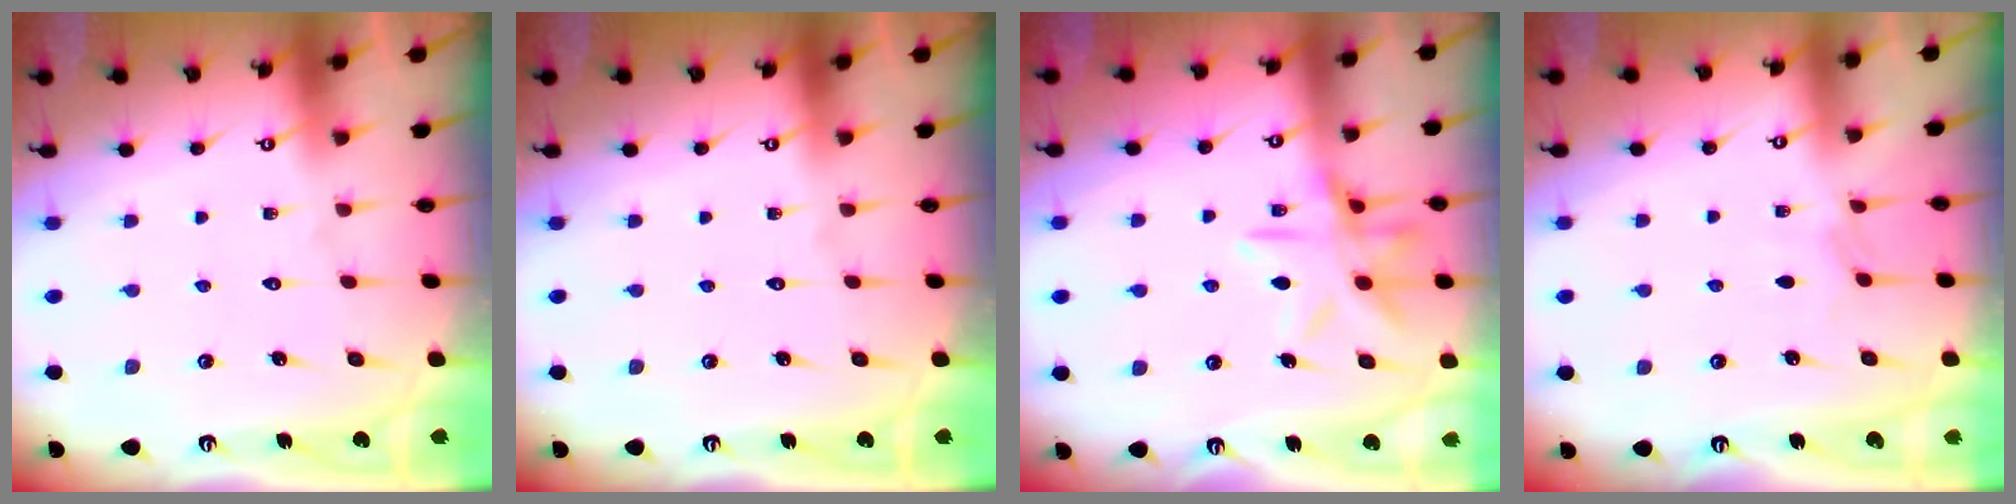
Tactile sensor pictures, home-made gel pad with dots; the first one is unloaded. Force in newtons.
{"total": 0.0}
{"total": 12.4, "press": 12.4, "slide": 0.8}
{"total": 2.2, "press": 2.1, "slide": 0.4}